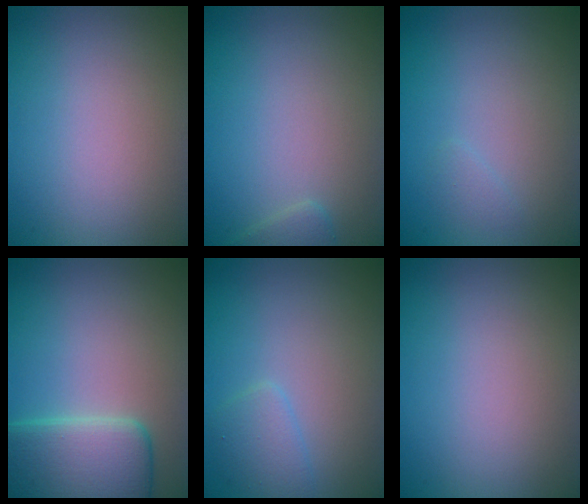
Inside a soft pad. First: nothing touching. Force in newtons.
{"total": 0.9, "press": 0.9, "slide": 0.0}
{"total": 0.6, "press": 0.6, "slide": 0.1}
{"total": 6.8, "press": 6.8, "slide": 0.5}
{"total": 1.7, "press": 1.7, "slide": 0.0}
{"total": 0.0}